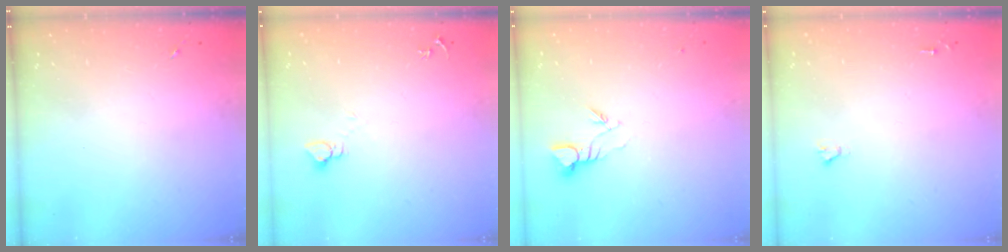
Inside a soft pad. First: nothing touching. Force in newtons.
{"total": 2.7, "press": 2.7, "slide": 0.2}
{"total": 3.8, "press": 3.8, "slide": 0.3}
{"total": 1.6, "press": 1.6, "slide": 0.1}